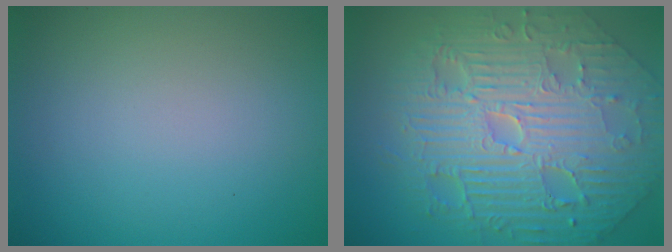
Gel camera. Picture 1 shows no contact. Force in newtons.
{"total": 11.9, "press": 7.7, "slide": 9.1}